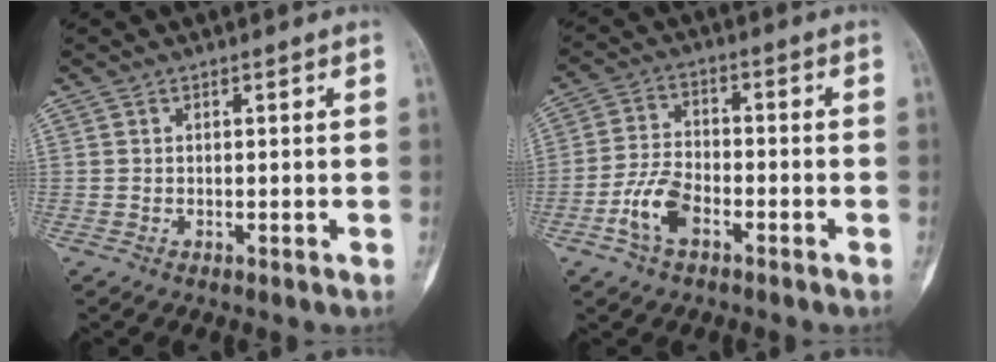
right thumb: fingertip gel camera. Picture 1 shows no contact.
{"total": 6.5, "force": [-3.0, 3.6, 4.5], "torque": [-0.089, 0.021, -0.061]}